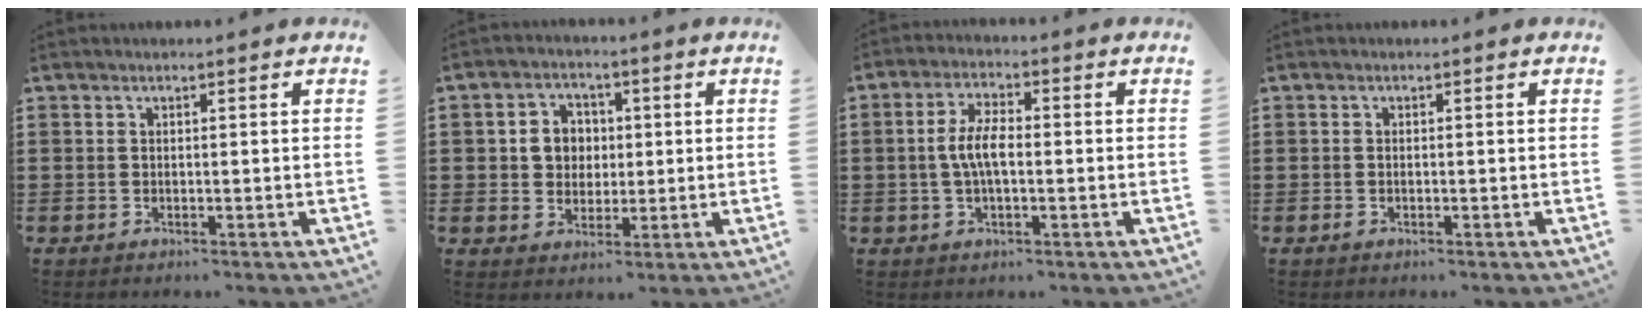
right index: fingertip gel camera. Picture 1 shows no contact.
{"total": 5.1, "force": [0.4, 4.7, 2.0], "torque": [-0.049, 0.013, 0.002]}
{"total": 5.9, "force": [-0.4, 2.4, 5.3], "torque": [-0.117, 0.000, -0.015]}
{"total": 0.6, "force": [-0.3, 0.3, 0.5], "torque": [-0.012, -0.004, -0.005]}